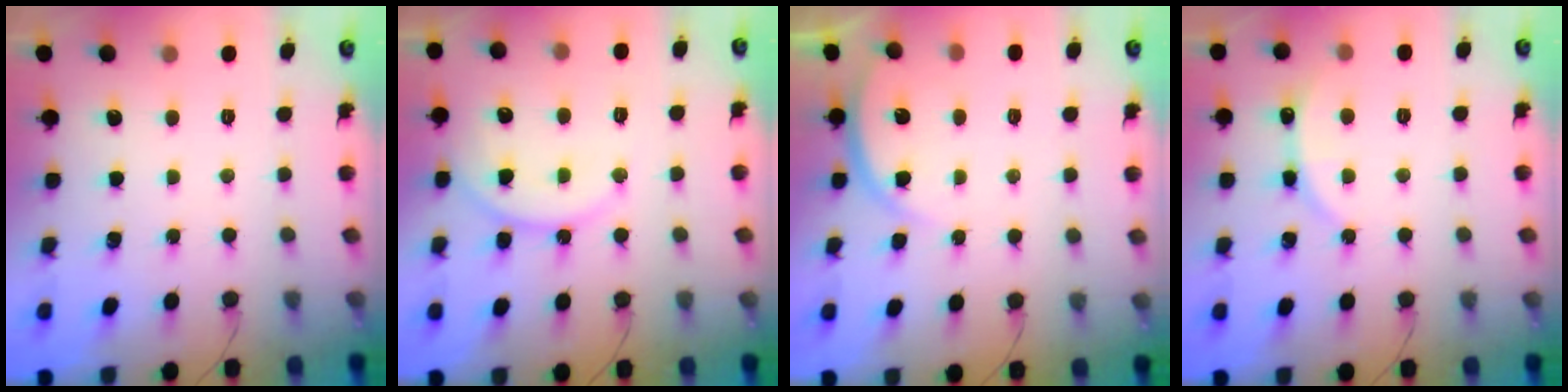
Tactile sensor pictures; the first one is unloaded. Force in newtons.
{"total": 12.3, "press": 12.3, "slide": 1.2}
{"total": 6.1, "press": 6.1, "slide": 0.6}
{"total": 2.9, "press": 2.9, "slide": 0.3}